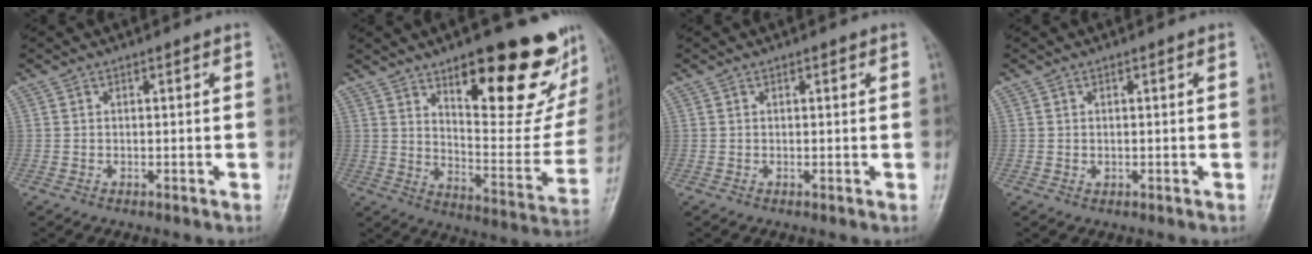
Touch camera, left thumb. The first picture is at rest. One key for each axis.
{"total": 26.3, "fx": 14.5, "fy": 9.1, "fz": 19.9, "tx": -0.227, "ty": -0.075, "tz": 0.212}
{"total": 0.7, "fx": 0.4, "fy": 0.3, "fz": 0.5, "tx": -0.004, "ty": -0.001, "tz": 0.004}
{"total": 0.8, "fx": 0.2, "fy": 0.6, "fz": 0.5, "tx": -0.003, "ty": 0.000, "tz": 0.004}